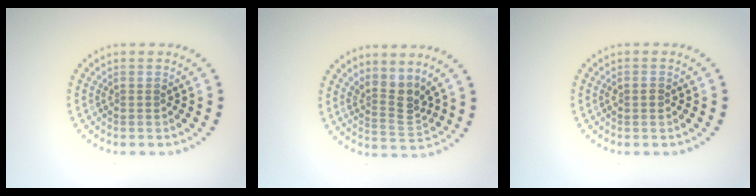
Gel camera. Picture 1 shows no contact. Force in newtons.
{"total": 2.9, "press": 2.1, "slide": 2.0}
{"total": 1.1, "press": 1.1, "slide": 0.0}